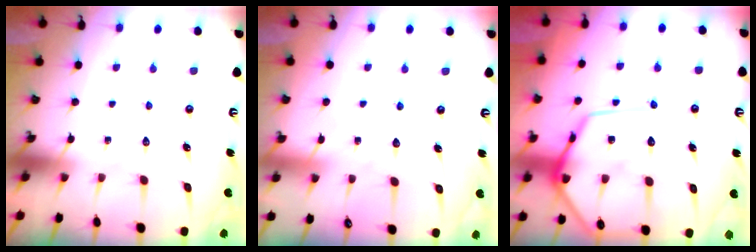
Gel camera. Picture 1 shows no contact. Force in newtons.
{"total": 4.2, "press": 4.2, "slide": 0.1}
{"total": 13.5, "press": 13.5, "slide": 1.3}